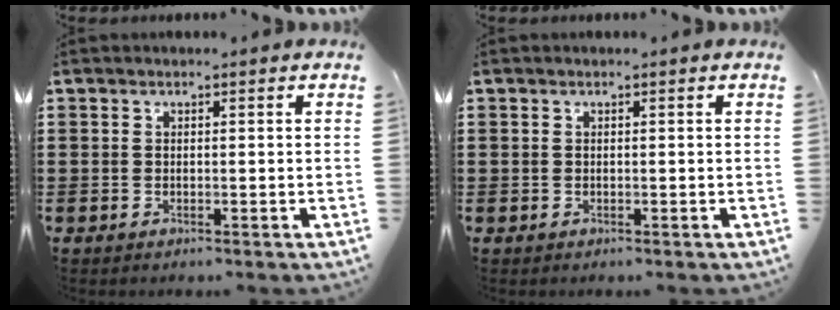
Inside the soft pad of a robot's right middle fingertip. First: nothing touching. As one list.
[{"total": 0.0}]